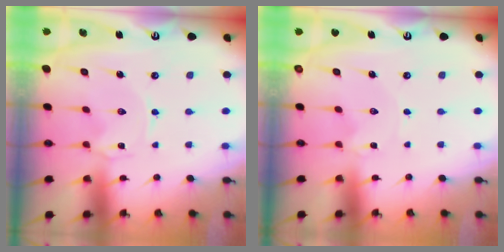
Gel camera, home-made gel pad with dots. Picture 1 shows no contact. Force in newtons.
{"total": 0.0}